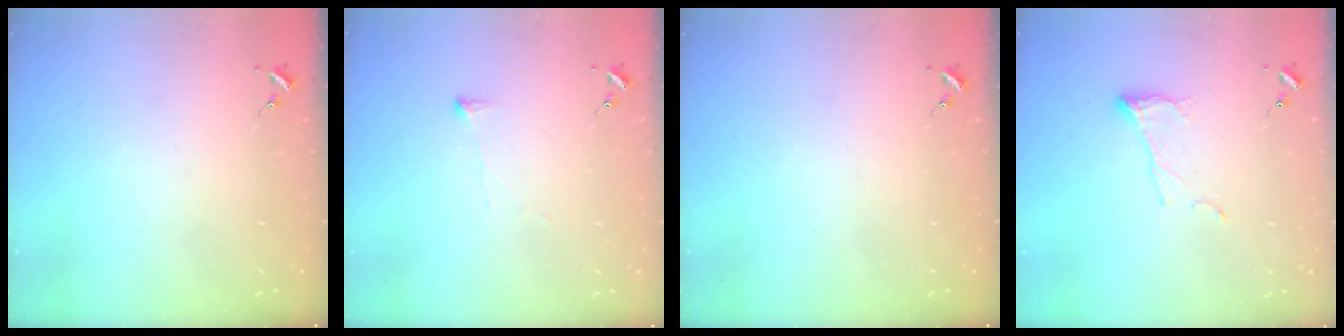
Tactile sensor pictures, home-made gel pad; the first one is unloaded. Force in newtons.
{"total": 2.9, "press": 2.9, "slide": 0.4}
{"total": 0.0}
{"total": 6.8, "press": 6.8, "slide": 0.1}